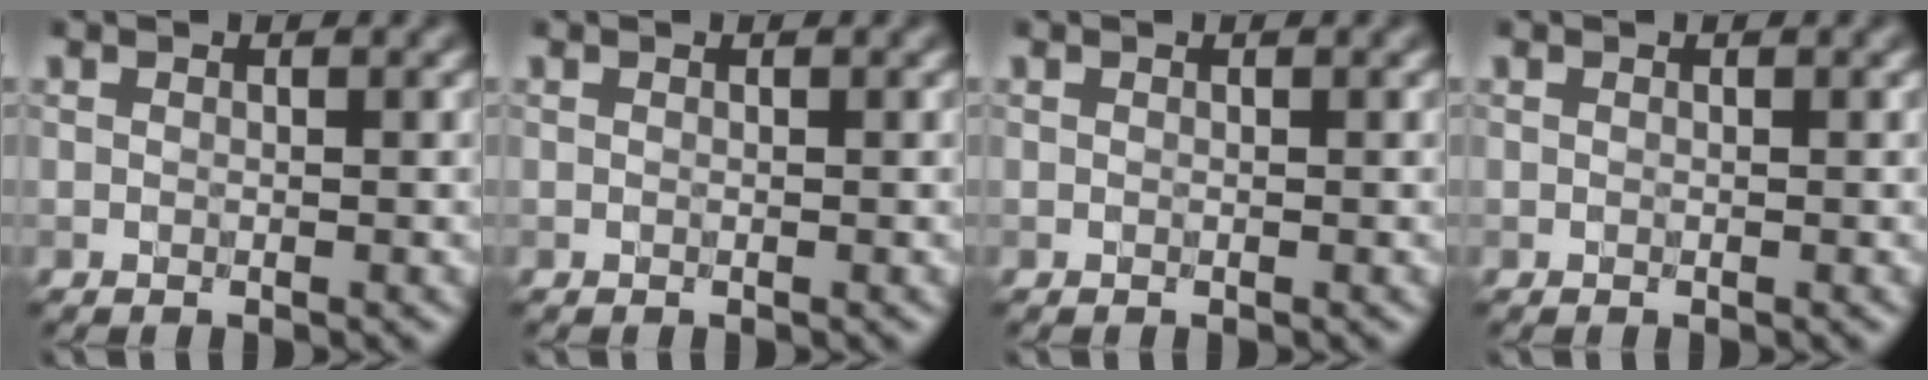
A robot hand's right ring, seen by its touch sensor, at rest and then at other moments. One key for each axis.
{"total": 0.0}
{"total": 0.0}
{"total": 0.0}